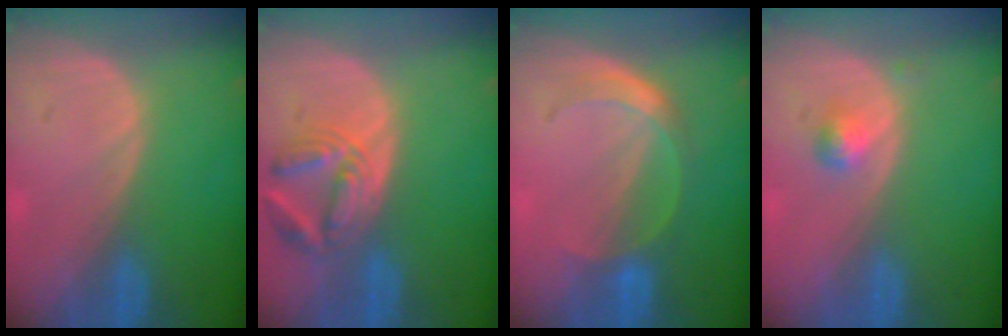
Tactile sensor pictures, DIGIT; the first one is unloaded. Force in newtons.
{"total": 6.7, "press": 6.4, "slide": 2.1}
{"total": 4.5, "press": 4.4, "slide": 0.9}
{"total": 2.0, "press": 2.0, "slide": 0.2}